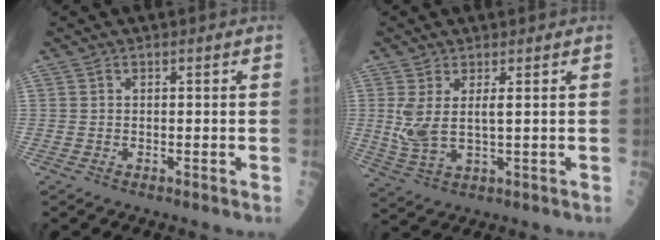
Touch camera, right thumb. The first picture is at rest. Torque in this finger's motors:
{"motor_torque": [-0.01, 0.01, 0.43, 0.35, 0.09]}